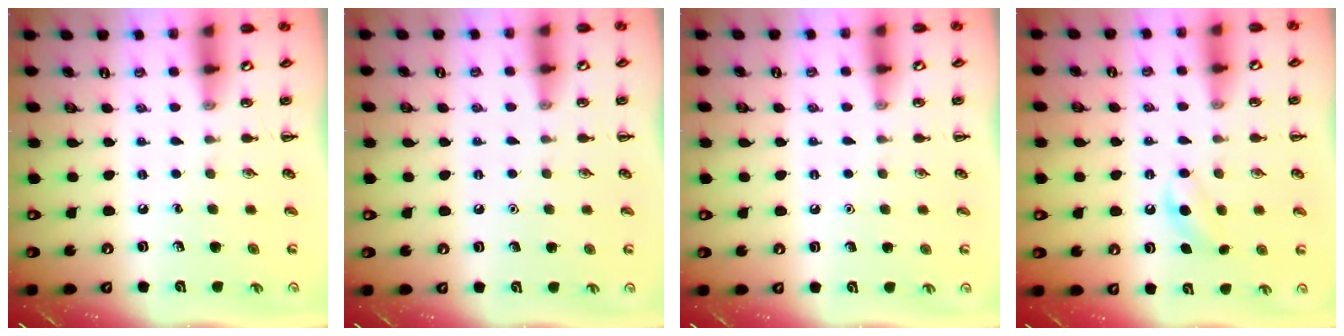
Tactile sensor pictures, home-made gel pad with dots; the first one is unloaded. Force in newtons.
{"total": 1.5, "press": 1.5, "slide": 0.1}
{"total": 1.6, "press": 1.6, "slide": 0.1}
{"total": 6.1, "press": 5.9, "slide": 1.5}